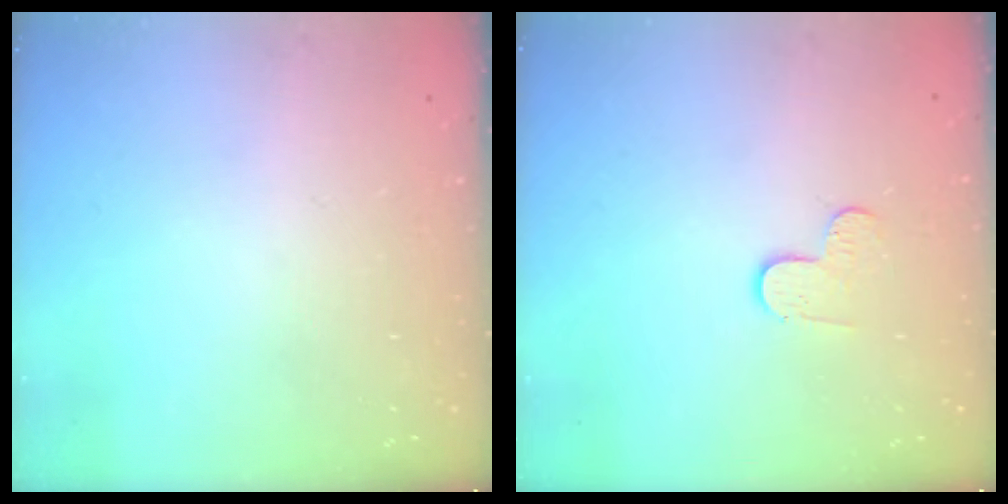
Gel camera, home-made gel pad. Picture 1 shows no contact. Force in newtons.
{"total": 4.4, "press": 4.3, "slide": 0.4}